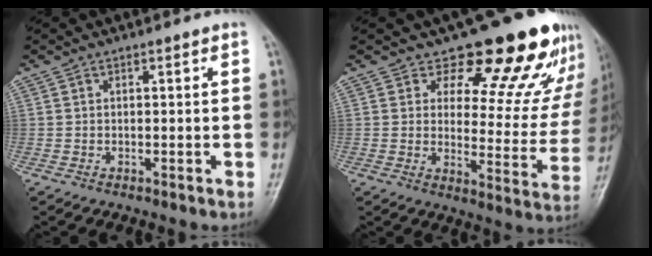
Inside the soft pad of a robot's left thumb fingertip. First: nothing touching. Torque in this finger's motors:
{"motor_torque": [0.61, 0.68, 0.14, -0.21, 0.08]}